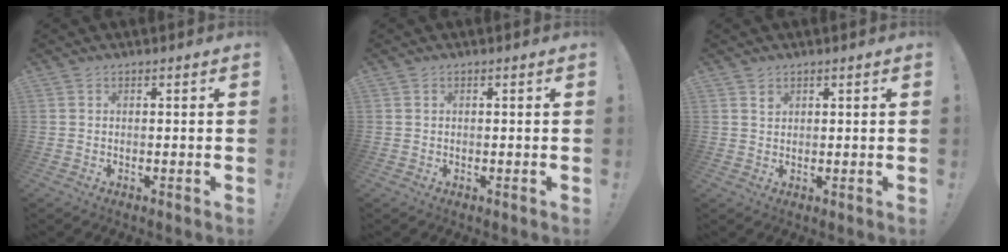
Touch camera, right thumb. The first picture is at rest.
{"total": 0.5, "force": [0.3, 0.4, 0.2], "torque": [-0.012, 0.005, 0.008]}
{"total": 1.5, "force": [1.0, 1.0, 0.3], "torque": [0.001, -0.003, 0.018]}